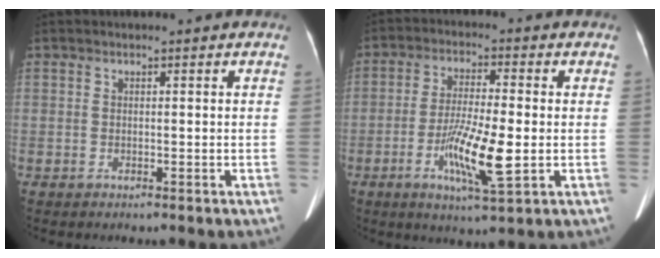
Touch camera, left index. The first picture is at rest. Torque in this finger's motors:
{"motor_torque": [0.32, 0.01, 0.26, 0.07]}